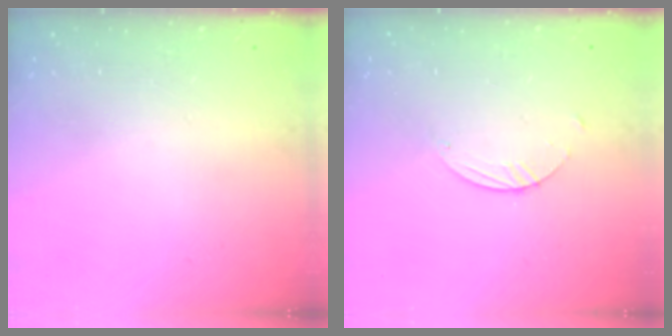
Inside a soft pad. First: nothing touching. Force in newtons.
{"total": 1.8, "press": 1.8, "slide": 0.1}